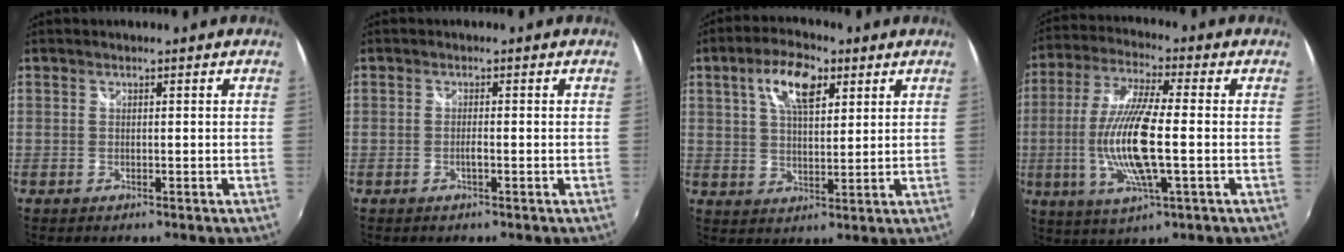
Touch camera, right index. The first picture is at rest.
{"total": 0.7, "force": [-0.4, 0.0, 0.6], "torque": [-0.014, -0.001, -0.007]}
{"total": 9.4, "force": [4.3, 4.1, 7.3], "torque": [-0.131, 0.019, 0.075]}
{"total": 14.5, "force": [-1.9, 2.7, 14.1], "torque": [-0.282, -0.012, -0.035]}